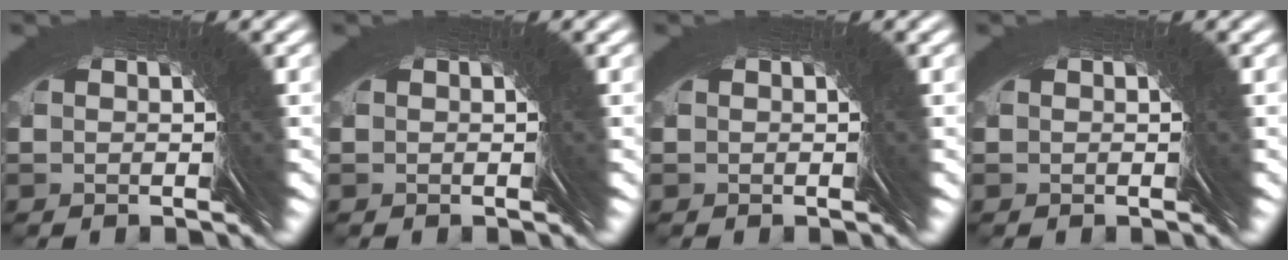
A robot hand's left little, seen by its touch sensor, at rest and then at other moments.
{"total": 0.0}
{"total": 0.0}
{"total": 0.0}